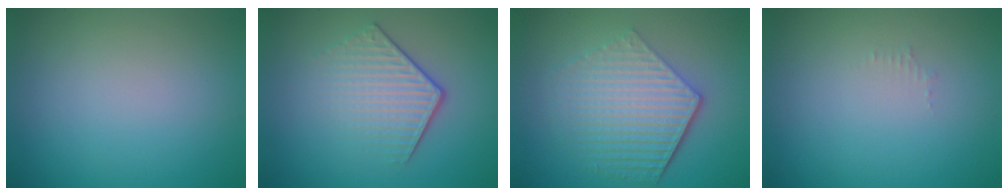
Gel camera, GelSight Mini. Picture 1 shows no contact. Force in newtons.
{"total": 4.2, "press": 3.0, "slide": 2.9}
{"total": 6.2, "press": 4.5, "slide": 4.3}
{"total": 0.6, "press": 0.6, "slide": 0.1}